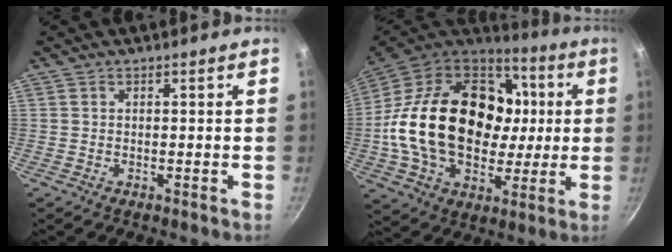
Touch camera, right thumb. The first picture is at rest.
{"total": 31.8, "force": [1.7, 22.4, 22.5], "torque": [-0.384, 0.030, 0.037]}